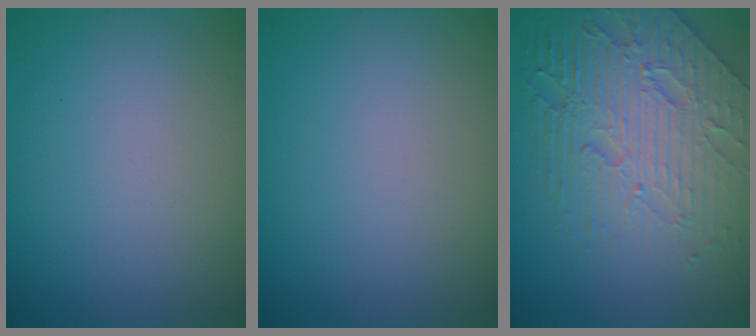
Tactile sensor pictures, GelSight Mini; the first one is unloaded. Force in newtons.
{"total": 0.0}
{"total": 8.4, "press": 5.7, "slide": 6.2}